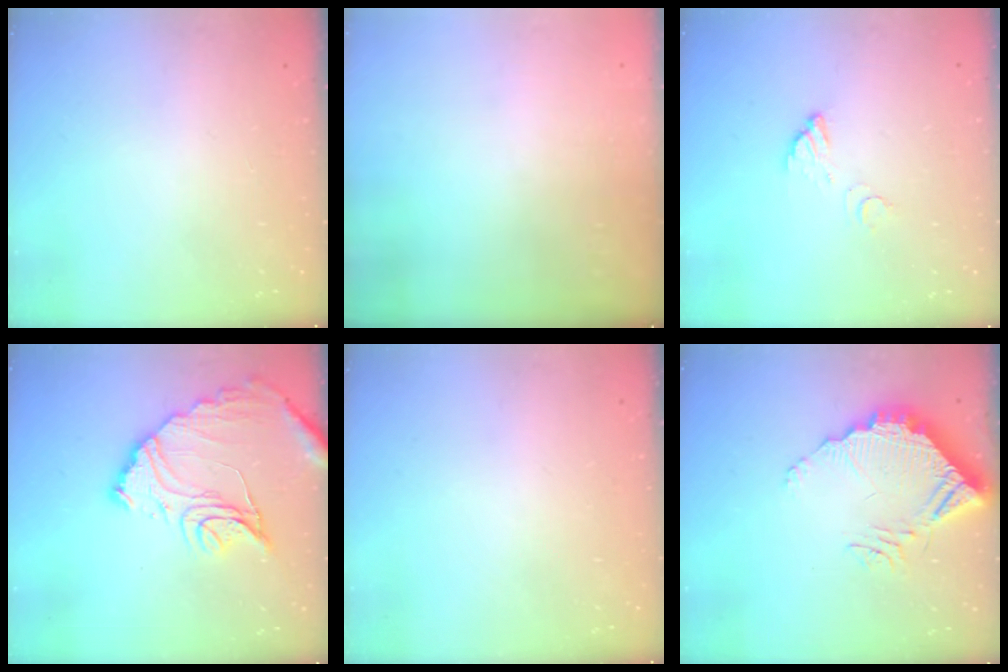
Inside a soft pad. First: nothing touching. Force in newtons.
{"total": 3.1, "press": 3.0, "slide": 1.0}
{"total": 3.6, "press": 3.6, "slide": 0.3}
{"total": 16.4, "press": 16.3, "slide": 1.6}
{"total": 0.0}
{"total": 11.8, "press": 11.8, "slide": 0.9}